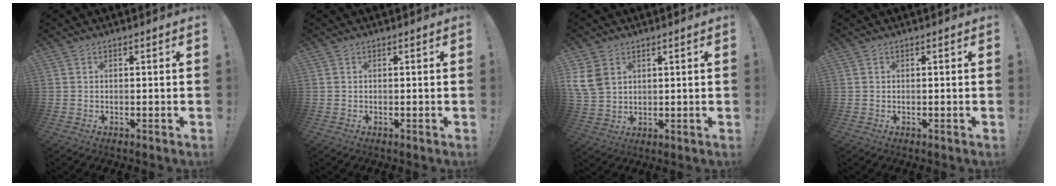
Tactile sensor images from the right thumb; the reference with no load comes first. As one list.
[{"total": 0.0}, {"total": 8.0, "force": [3.3, 5.7, 4.5], "torque": [-0.097, -0.009, 0.066]}, {"total": 0.0}]